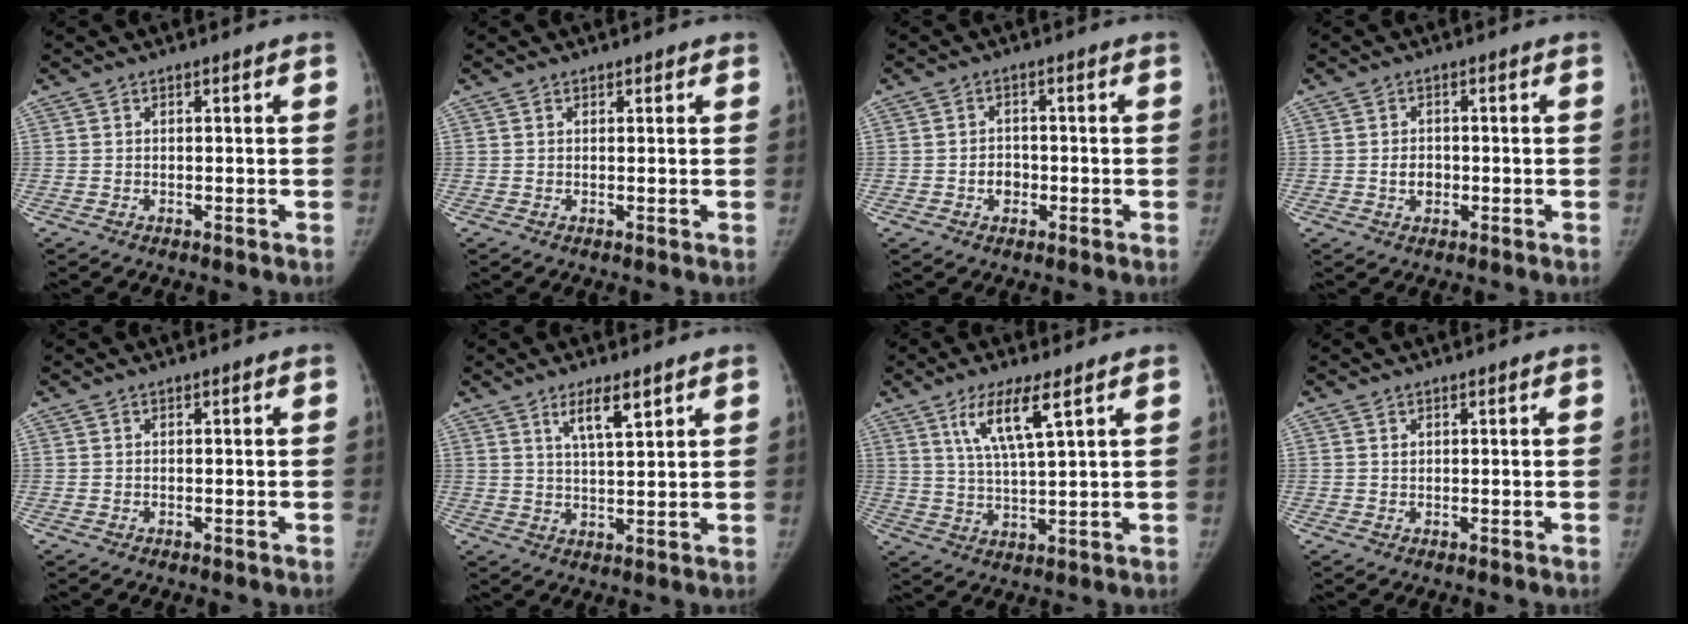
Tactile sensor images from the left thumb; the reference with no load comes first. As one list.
[{"total": 0.9, "force": [0.6, 0.6, 0.0], "torque": [0.008, -0.003, 0.005]}, {"total": 3.2, "force": [-0.9, 2.7, 1.6], "torque": [-0.010, 0.007, -0.016]}, {"total": 2.9, "force": [-0.4, 2.3, 1.7], "torque": [-0.020, 0.003, -0.007]}, {"total": 0.0}, {"total": 5.8, "force": [3.6, 1.3, 4.4], "torque": [-0.070, -0.026, 0.066]}, {"total": 8.6, "force": [4.5, 1.3, 7.2], "torque": [-0.145, -0.025, 0.092]}, {"total": 0.8, "force": [0.5, 0.6, 0.3], "torque": [0.001, -0.003, 0.007]}]